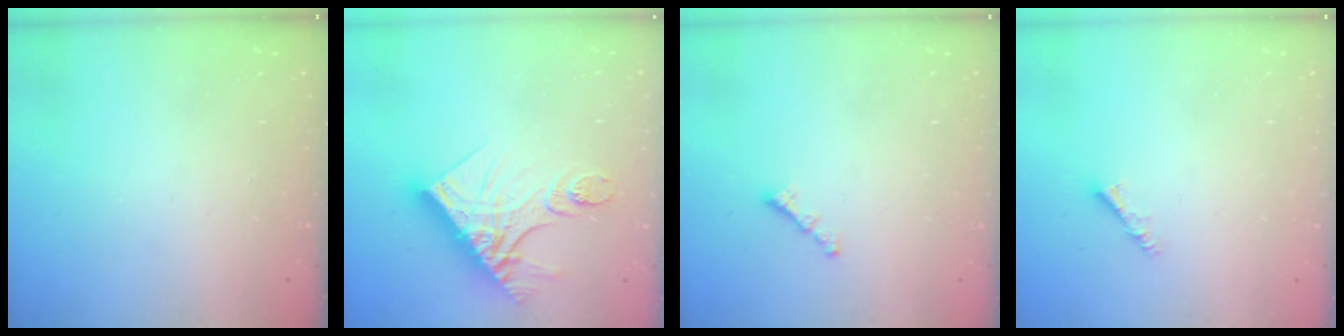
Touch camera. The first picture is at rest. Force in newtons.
{"total": 16.2, "press": 16.2, "slide": 1.7}
{"total": 1.6, "press": 1.5, "slide": 0.5}
{"total": 3.0, "press": 2.9, "slide": 0.6}